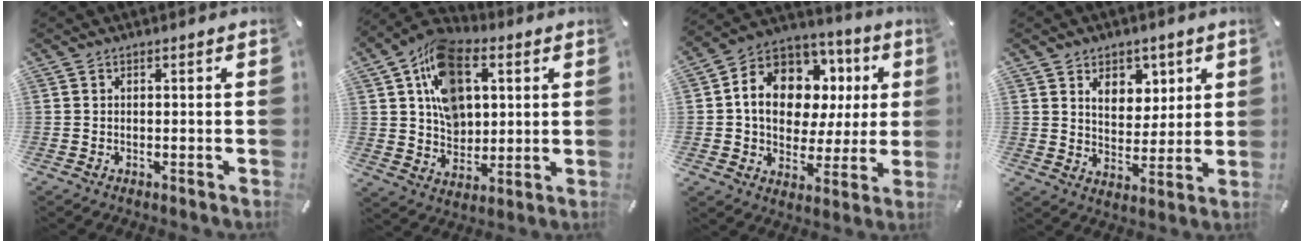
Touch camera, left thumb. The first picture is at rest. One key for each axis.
{"total": 15.2, "fx": 5.4, "fy": 11.1, "fz": 8.8, "tx": -0.153, "ty": -0.006, "tz": 0.105}
{"total": 14.3, "fx": 3.5, "fy": 11.4, "fz": 7.9, "tx": -0.146, "ty": -0.019, "tz": 0.069}
{"total": 7.8, "fx": 4.1, "fy": 6.0, "fz": 3.1, "tx": -0.038, "ty": -0.018, "tz": 0.067}